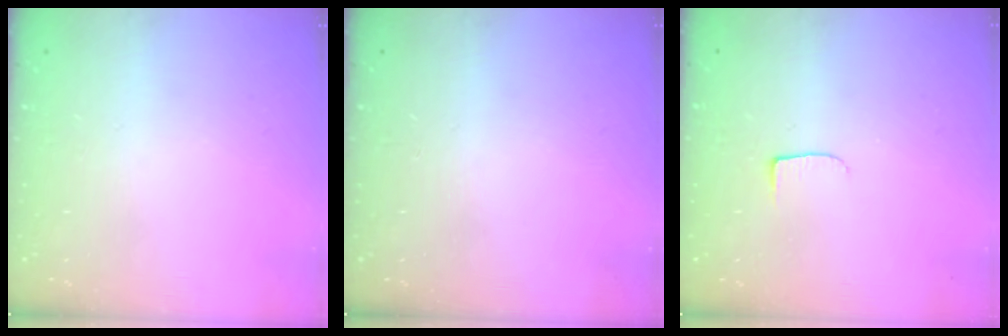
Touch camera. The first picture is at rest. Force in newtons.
{"total": 0.0}
{"total": 5.0, "press": 4.9, "slide": 0.6}